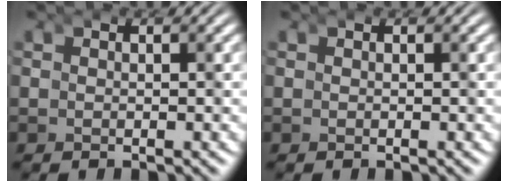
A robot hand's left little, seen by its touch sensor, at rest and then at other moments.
{"total": 0.0}